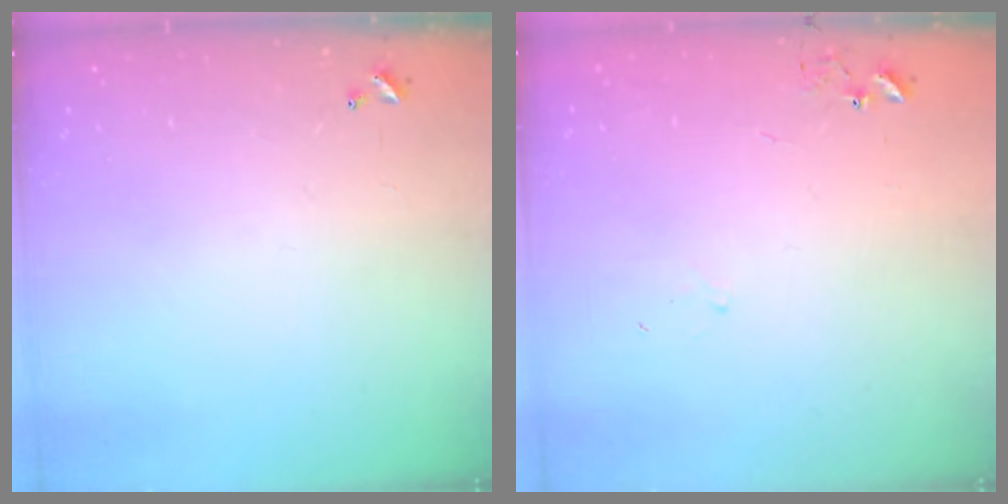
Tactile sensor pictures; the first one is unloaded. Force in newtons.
{"total": 7.4, "press": 7.4, "slide": 0.5}